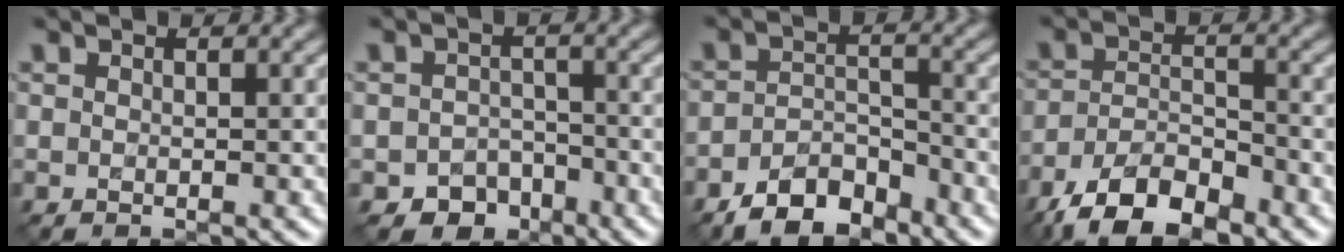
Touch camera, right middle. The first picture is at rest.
{"total": 3.7, "force": [-2.5, 2.7, 0.6], "torque": [0.002, 0.003, -0.037]}
{"total": 4.9, "force": [-3.7, 2.1, 2.4], "torque": [-0.039, 0.002, -0.069]}
{"total": 7.5, "force": [-5.5, 2.9, 4.1], "torque": [-0.076, -0.005, -0.109]}